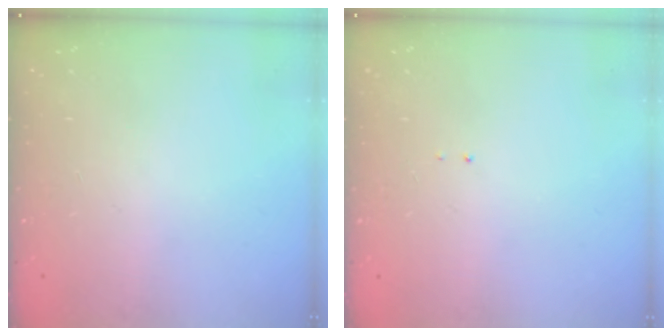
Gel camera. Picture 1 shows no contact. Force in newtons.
{"total": 0.7, "press": 0.7, "slide": 0.1}